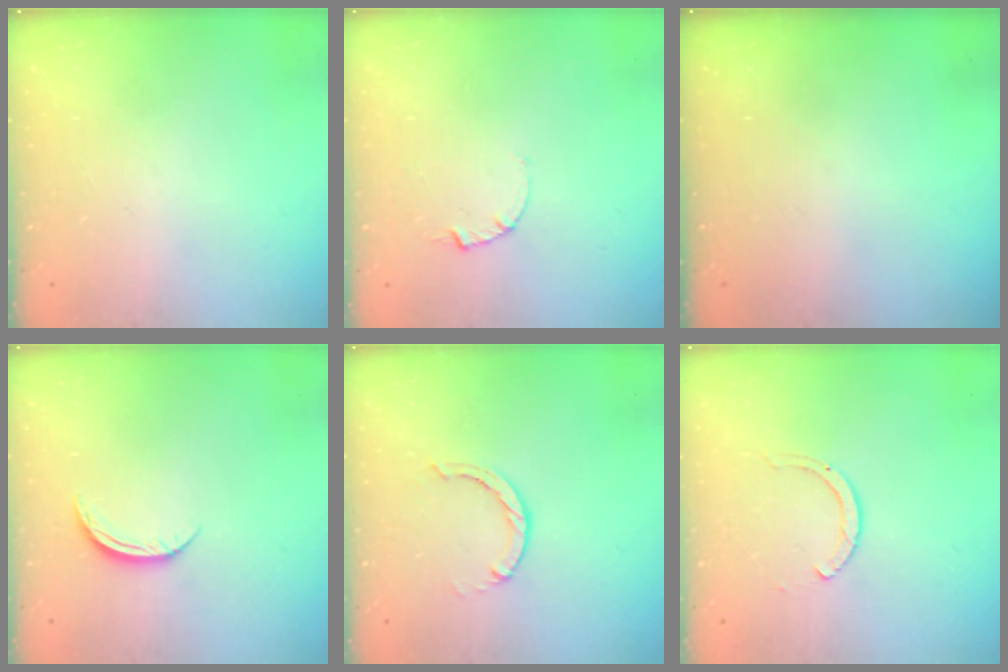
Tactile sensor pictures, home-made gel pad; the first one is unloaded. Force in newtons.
{"total": 2.5, "press": 2.5, "slide": 0.3}
{"total": 0.0}
{"total": 6.1, "press": 6.1, "slide": 0.5}
{"total": 0.0}
{"total": 2.0, "press": 1.9, "slide": 0.3}